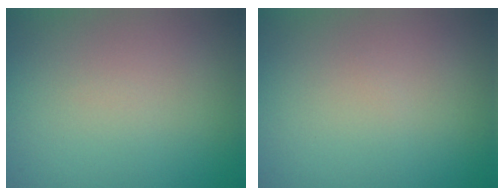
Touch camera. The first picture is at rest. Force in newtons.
{"total": 0.0}